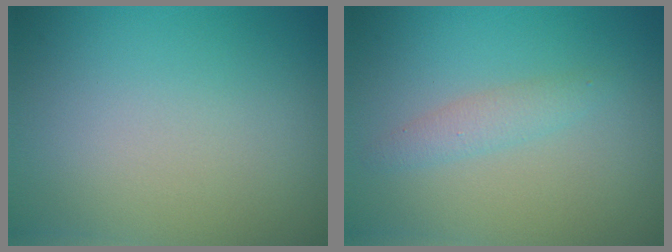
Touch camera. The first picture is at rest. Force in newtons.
{"total": 1.6, "press": 1.6, "slide": 0.1}